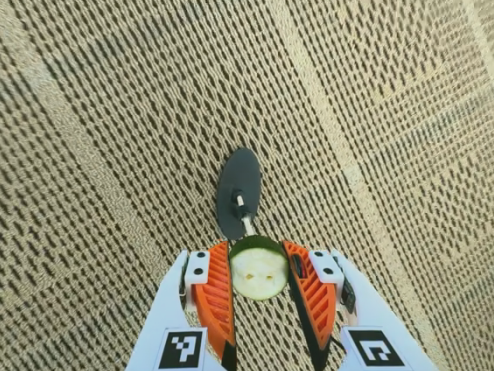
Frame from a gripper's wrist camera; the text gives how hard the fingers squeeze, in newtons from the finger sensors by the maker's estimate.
{"total": 8.9, "left": 8.6, "right": 9.1}